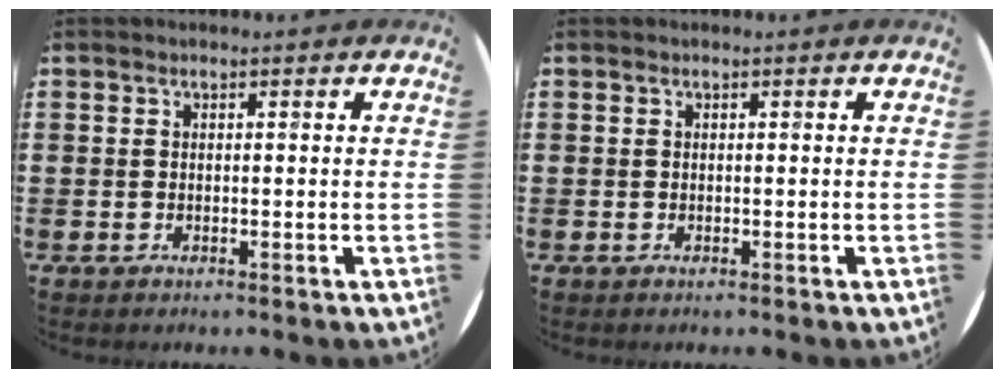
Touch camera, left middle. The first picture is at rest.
{"total": 0.0}